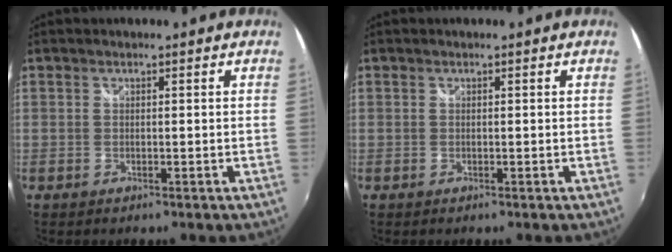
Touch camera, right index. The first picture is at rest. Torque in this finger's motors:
{"motor_torque": [0.01, 0.01, 0.00, 0.00]}